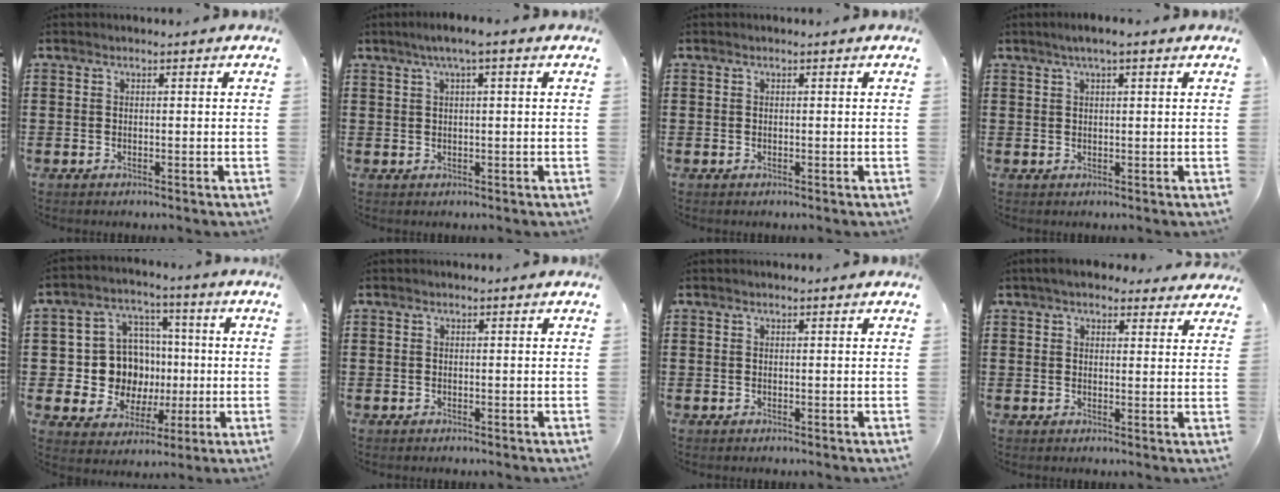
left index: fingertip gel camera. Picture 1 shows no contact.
{"total": 2.4, "force": [0.7, 0.0, 2.3], "torque": [-0.042, 0.000, 0.012]}
{"total": 0.0}
{"total": 2.2, "force": [1.1, 0.2, 1.9], "torque": [-0.036, 0.003, 0.018]}
{"total": 10.7, "force": [0.6, 10.0, 3.7], "torque": [-0.109, 0.006, 0.025]}
{"total": 0.0}
{"total": 0.0}
{"total": 4.0, "force": [3.4, 1.3, 1.5], "torque": [-0.040, -0.002, 0.064]}